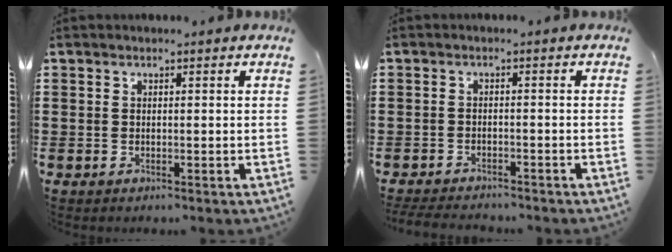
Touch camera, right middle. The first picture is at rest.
{"total": 2.8, "force": [-2.7, 0.3, 0.3], "torque": [-0.017, -0.006, -0.060]}